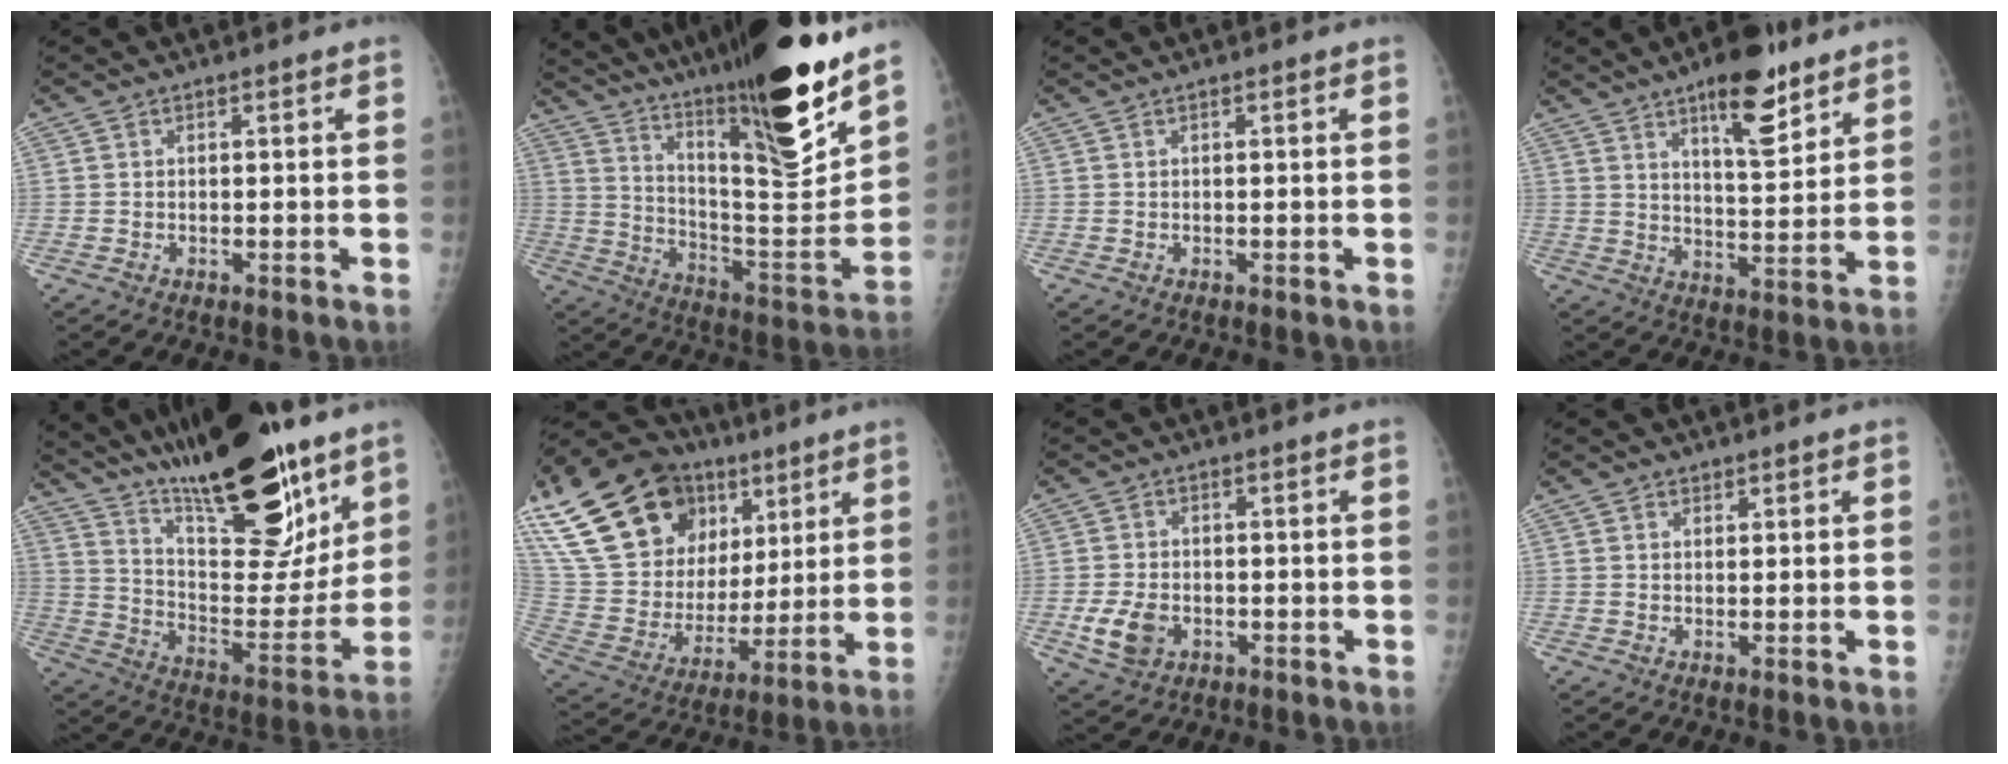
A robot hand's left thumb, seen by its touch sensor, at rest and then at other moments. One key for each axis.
{"total": 30.2, "fx": 21.6, "fy": 4.7, "fz": 20.5, "tx": -0.297, "ty": -0.101, "tz": 0.343}
{"total": 0.0}
{"total": 12.3, "fx": 7.8, "fy": 4.2, "fz": 8.6, "tx": -0.106, "ty": -0.048, "tz": 0.120}
{"total": 28.5, "fx": 19.9, "fy": 8.9, "fz": 18.3, "tx": -0.257, "ty": -0.084, "tz": 0.323}
{"total": 31.4, "fx": 15.8, "fy": 20.3, "fz": 18.0, "tx": -0.345, "ty": 0.023, "tz": 0.296}
{"total": 6.2, "fx": -1.8, "fy": 4.5, "fz": 3.9, "tx": -0.073, "ty": 0.001, "tz": -0.029}
{"total": 1.2, "fx": 0.7, "fy": 1.0, "fz": 0.1, "tx": 0.011, "ty": -0.003, "tz": 0.007}